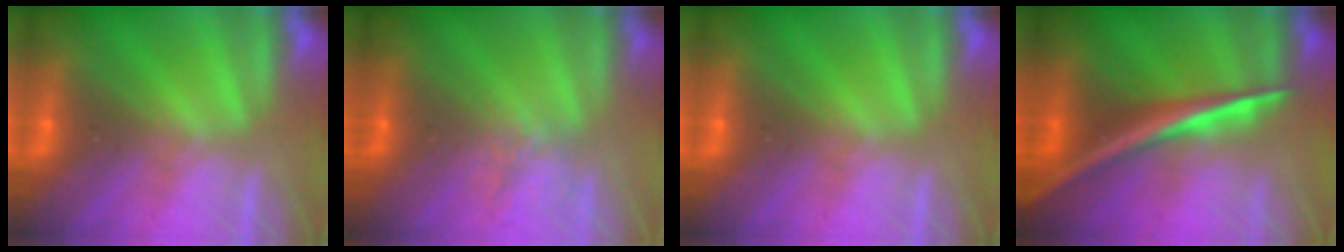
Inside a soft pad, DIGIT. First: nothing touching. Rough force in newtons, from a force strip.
{"total": 2.5}
{"total": 0.0}
{"total": 2.6}